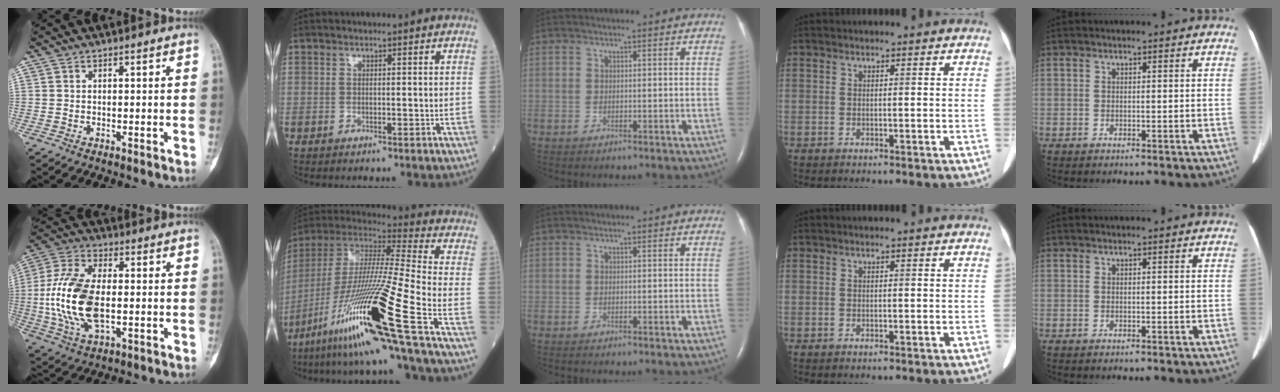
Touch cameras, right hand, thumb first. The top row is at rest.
{"thumb": {"total": 16.2, "force": [-1.3, 8.5, 13.7], "torque": [-0.286, 0.009, -0.024]}, "index": {"total": 25.3, "force": [-13.2, -1.9, 21.5], "torque": [-0.423, -0.047, -0.251]}}